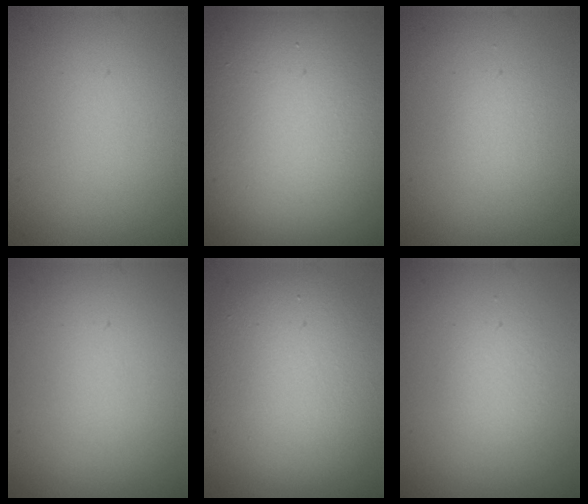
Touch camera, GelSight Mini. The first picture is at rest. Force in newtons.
{"total": 22.5, "press": 22.4, "slide": 1.6}
{"total": 1.1, "press": 1.1, "slide": 0.2}
{"total": 0.0}
{"total": 9.2, "press": 9.2, "slide": 0.3}
{"total": 1.4, "press": 1.4, "slide": 0.0}